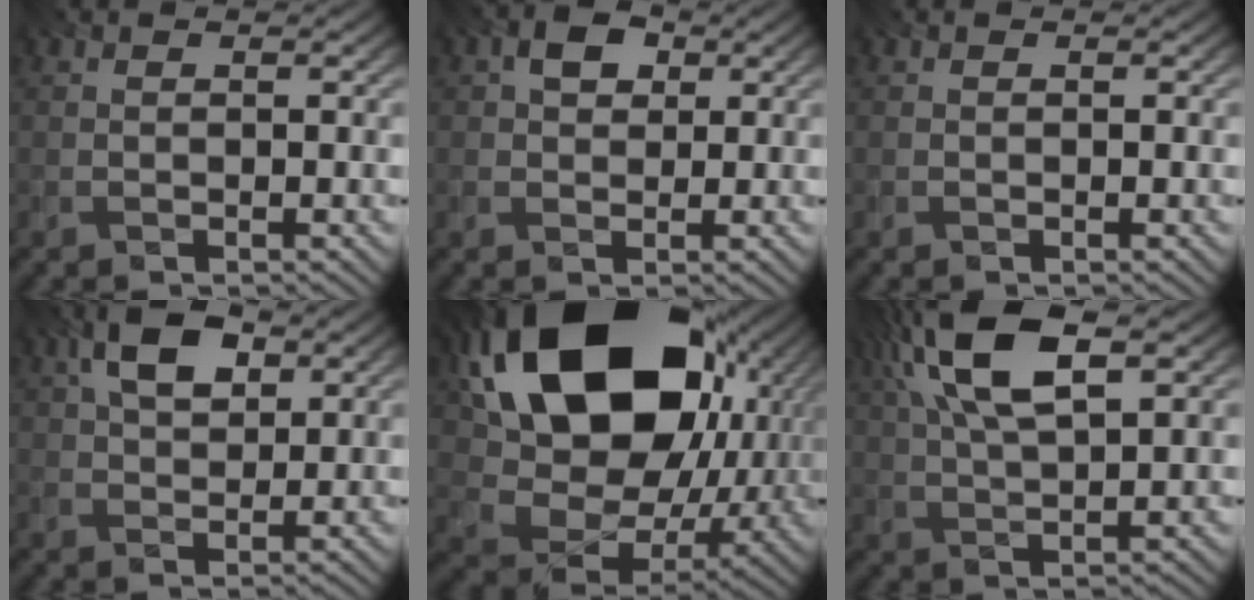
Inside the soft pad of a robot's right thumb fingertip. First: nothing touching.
{"total": 3.5, "force": [1.3, 2.5, 2.1], "torque": [-0.042, 0.007, 0.016]}
{"total": 0.0}
{"total": 6.7, "force": [2.8, 3.8, 4.8], "torque": [-0.098, 0.008, 0.045]}
{"total": 22.0, "force": [7.9, 16.0, 13.0], "torque": [-0.303, -0.012, 0.184]}
{"total": 12.4, "force": [5.6, 4.6, 10.1], "torque": [-0.225, 0.018, 0.103]}